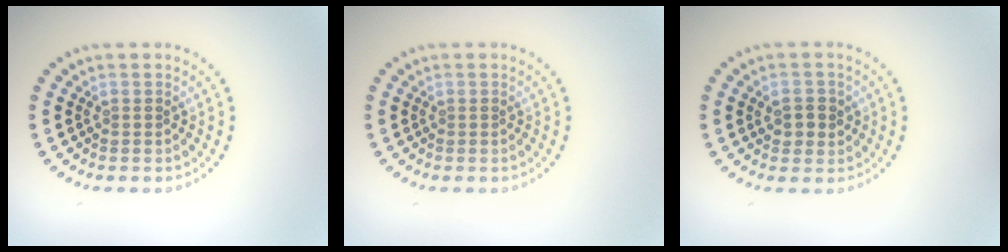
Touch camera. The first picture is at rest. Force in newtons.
{"total": 0.0}
{"total": 2.3, "press": 2.2, "slide": 0.4}